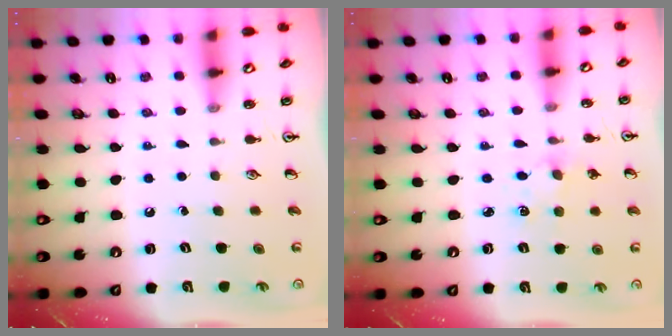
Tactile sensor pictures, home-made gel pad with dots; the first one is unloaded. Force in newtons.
{"total": 3.0, "press": 3.0, "slide": 0.4}